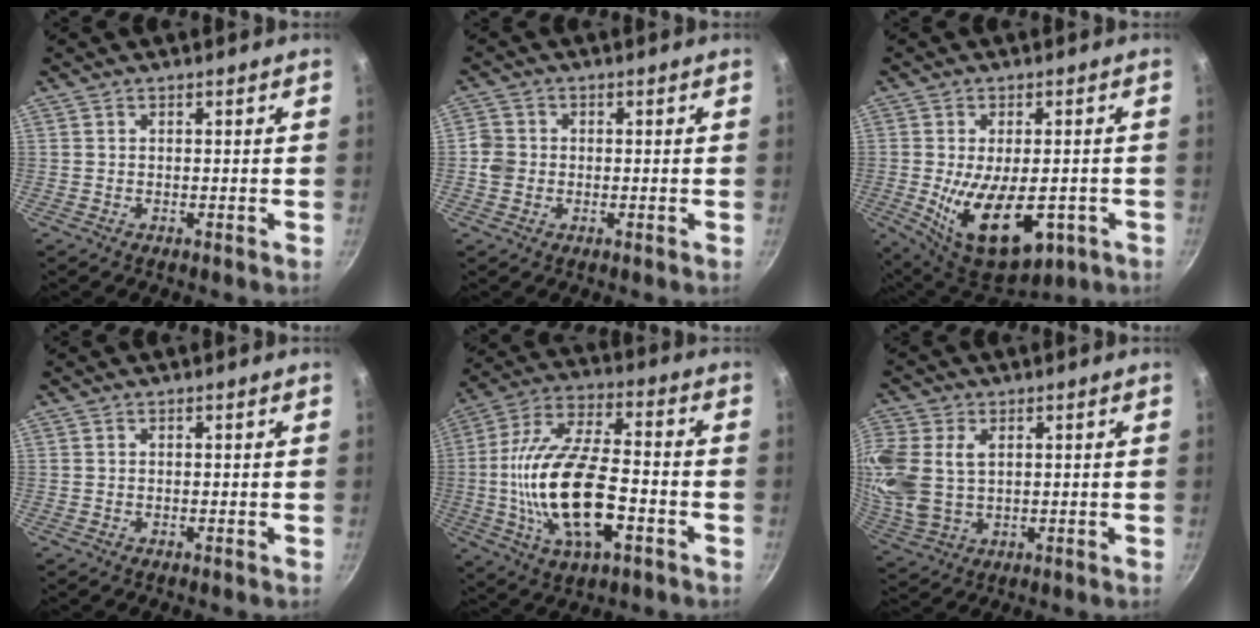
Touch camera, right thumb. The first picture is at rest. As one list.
[{"total": 3.5, "force": [-0.6, 3.2, 1.3], "torque": [-0.012, 0.013, -0.016]}, {"total": 16.3, "force": [-4.3, 8.3, 13.3], "torque": [-0.186, -0.011, -0.046]}, {"total": 0.0}, {"total": 20.9, "force": [-4.6, 9.4, 18.1], "torque": [-0.341, 0.025, -0.086]}, {"total": 12.9, "force": [2.5, 9.1, 8.8], "torque": [-0.203, -0.002, 0.057]}]